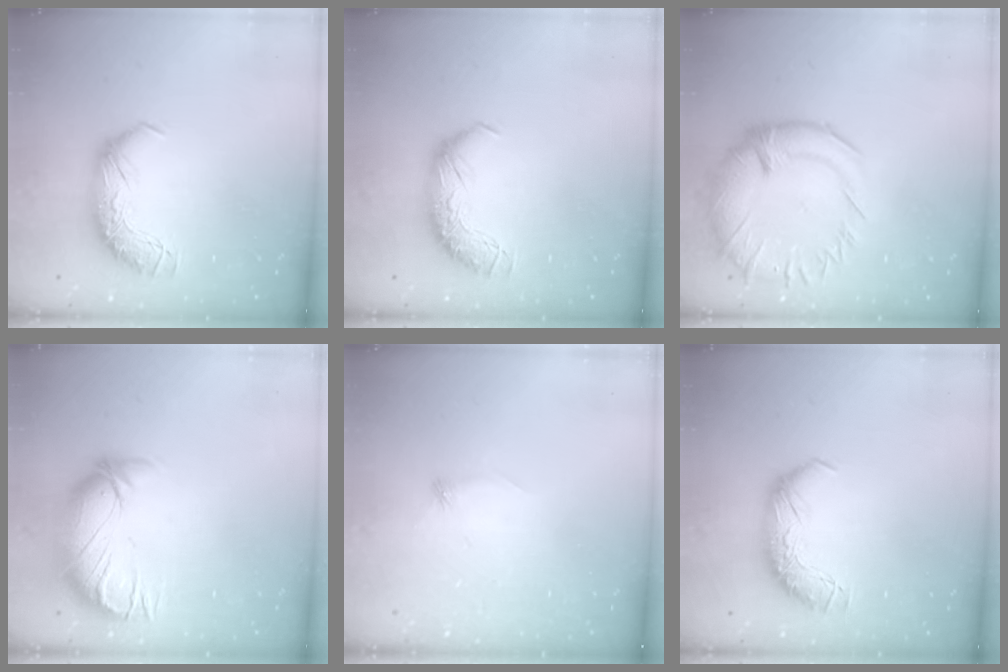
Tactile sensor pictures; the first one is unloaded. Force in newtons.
{"total": 0.0}
{"total": 5.6, "press": 3.8, "slide": 4.1}
{"total": 2.5, "press": 1.3, "slide": 2.1}
{"total": 8.7, "press": 8.7, "slide": 0.4}
{"total": 0.0}